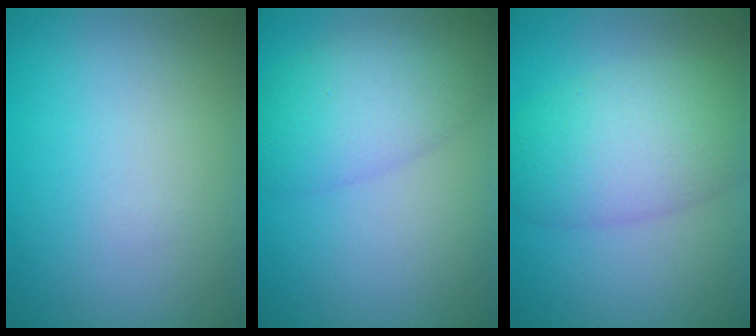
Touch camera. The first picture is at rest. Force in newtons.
{"total": 5.7, "press": 5.7, "slide": 0.2}
{"total": 6.9, "press": 6.9, "slide": 0.5}